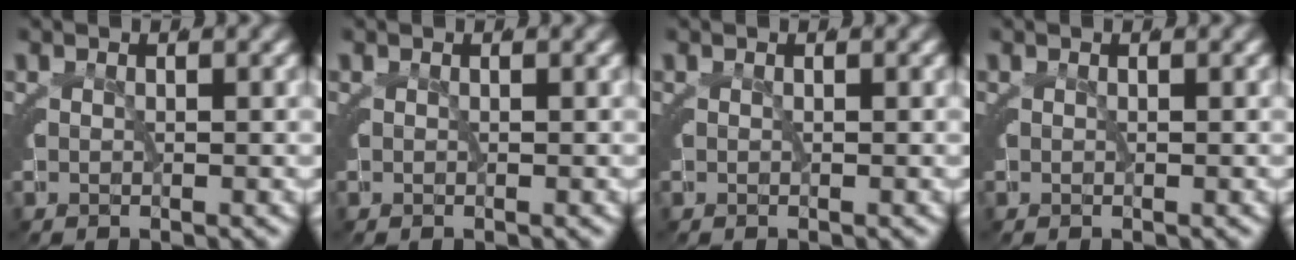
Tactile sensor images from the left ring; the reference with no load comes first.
{"total": 0.0}
{"total": 0.0}
{"total": 0.0}